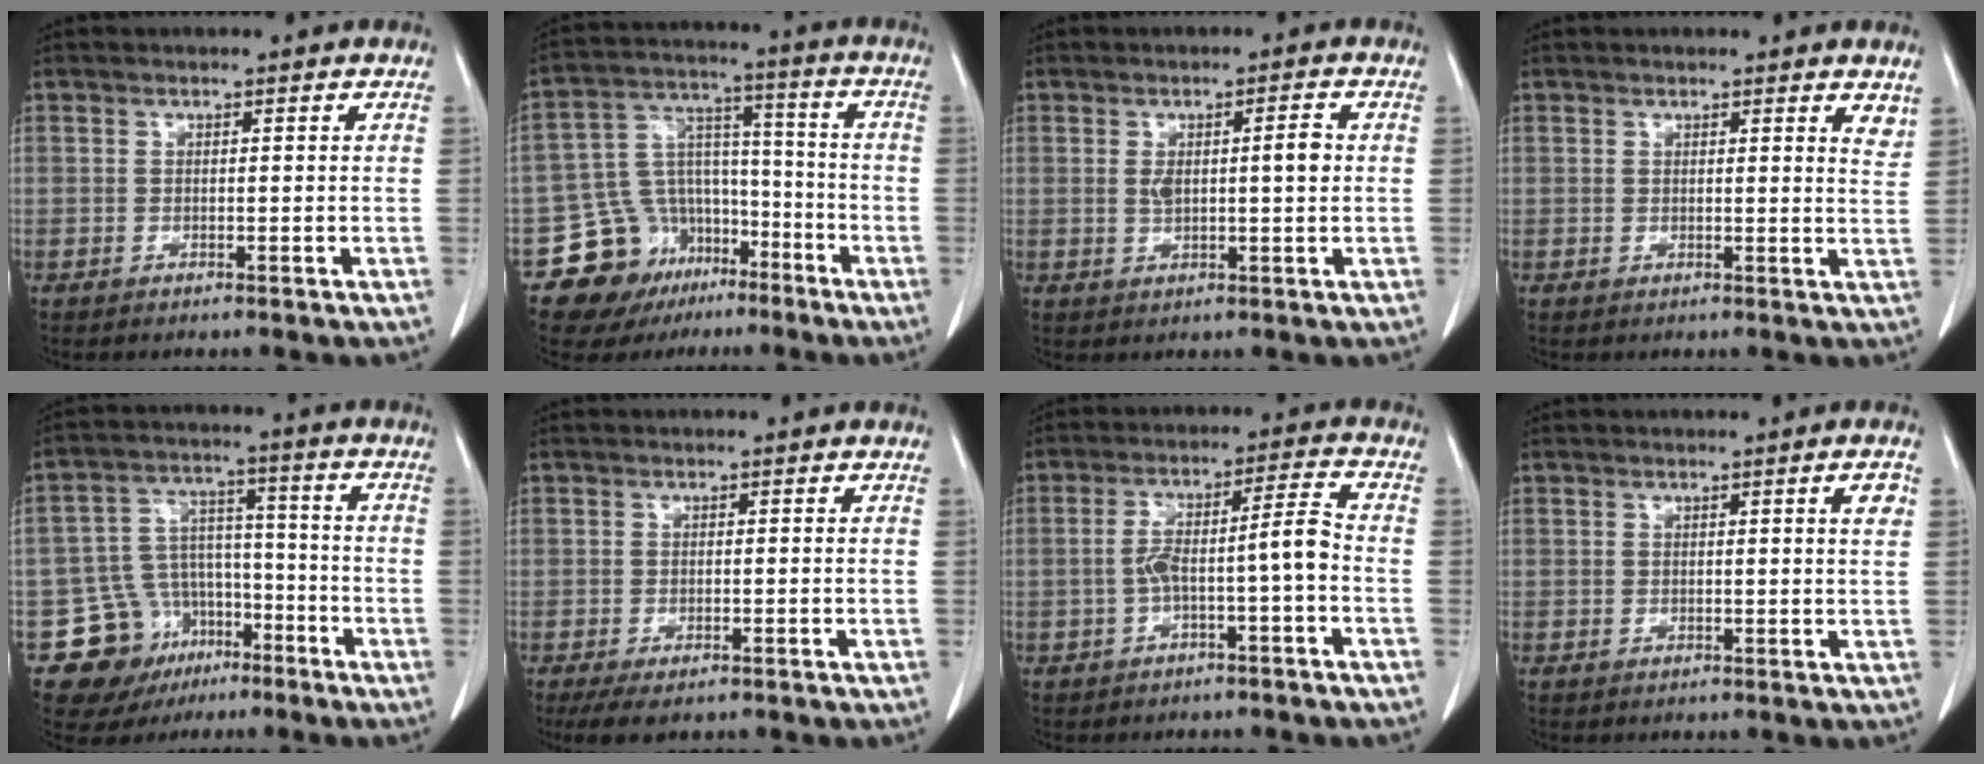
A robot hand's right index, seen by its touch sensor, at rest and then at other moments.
{"total": 13.8, "force": [-8.1, 10.5, 3.9], "torque": [-0.063, 0.073, -0.122]}
{"total": 4.7, "force": [0.6, 1.1, 4.5], "torque": [-0.076, 0.011, 0.013]}
{"total": 3.0, "force": [2.7, 0.4, 1.3], "torque": [-0.015, -0.019, 0.017]}
{"total": 12.9, "force": [-7.1, 10.1, 3.6], "torque": [-0.059, 0.054, -0.102]}
{"total": 3.1, "force": [-2.0, 1.6, 1.9], "torque": [-0.036, -0.007, -0.026]}
{"total": 6.6, "force": [-1.9, 0.2, 6.3], "torque": [-0.114, 0.031, -0.027]}
{"total": 2.3, "force": [1.0, -0.2, 2.1], "torque": [-0.028, -0.003, 0.012]}